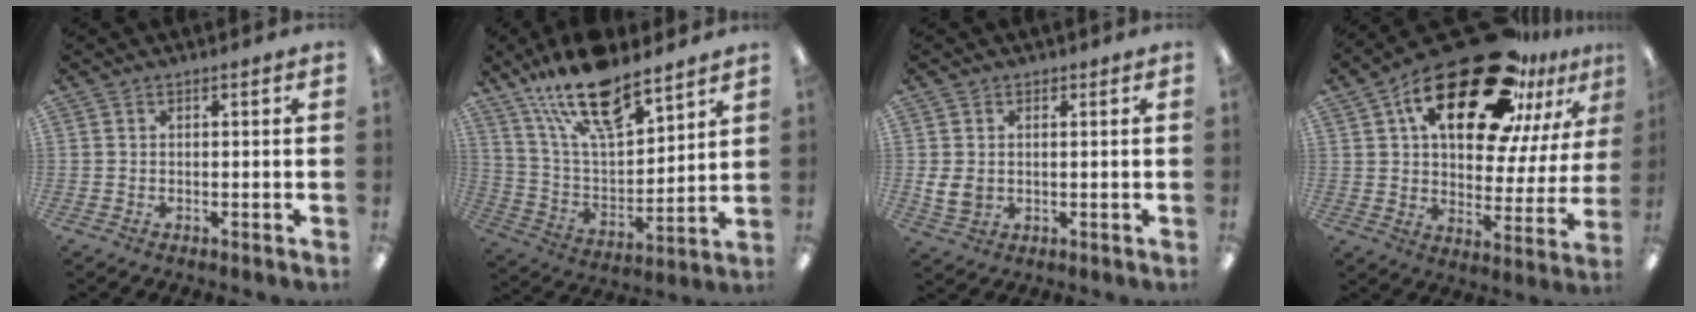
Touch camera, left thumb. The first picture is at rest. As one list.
[{"total": 19.4, "force": [14.2, 7.0, 11.1], "torque": [-0.209, -0.077, 0.250]}, {"total": 4.7, "force": [0.4, 4.0, 2.5], "torque": [-0.050, 0.000, 0.008]}, {"total": 29.9, "force": [17.7, 13.9, 19.7], "torque": [-0.297, -0.093, 0.293]}]